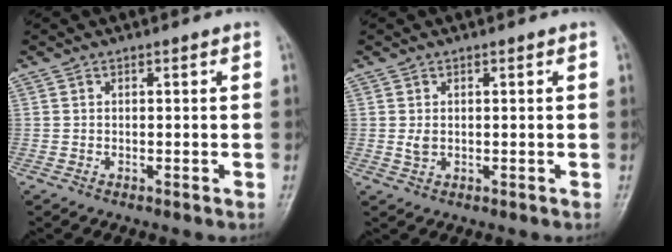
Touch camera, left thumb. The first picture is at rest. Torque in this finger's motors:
{"motor_torque": [0.62, 0.40, 0.37, 0.03, 0.00]}